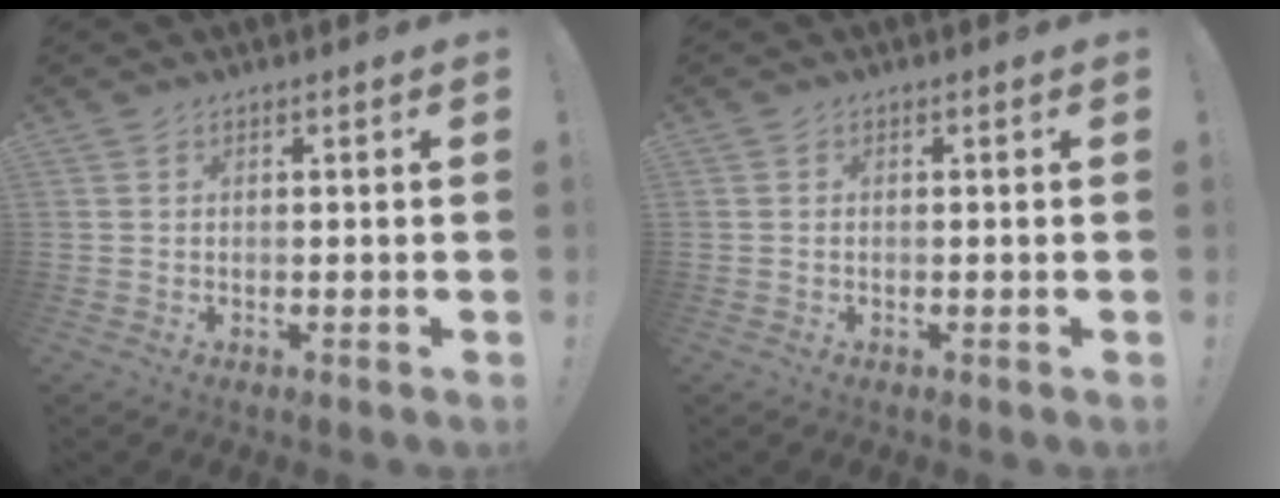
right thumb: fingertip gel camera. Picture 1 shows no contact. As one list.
[{"total": 0.0}]